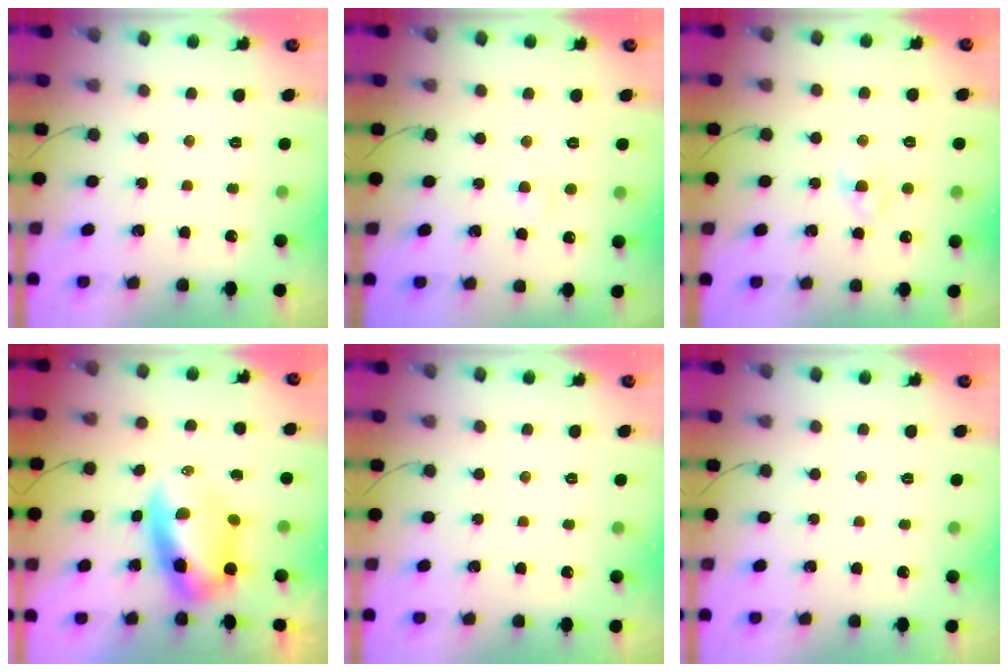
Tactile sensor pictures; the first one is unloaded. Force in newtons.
{"total": 1.9, "press": 1.7, "slide": 0.8}
{"total": 1.9, "press": 1.7, "slide": 0.8}
{"total": 8.9, "press": 8.6, "slide": 2.5}
{"total": 0.0}
{"total": 0.0}